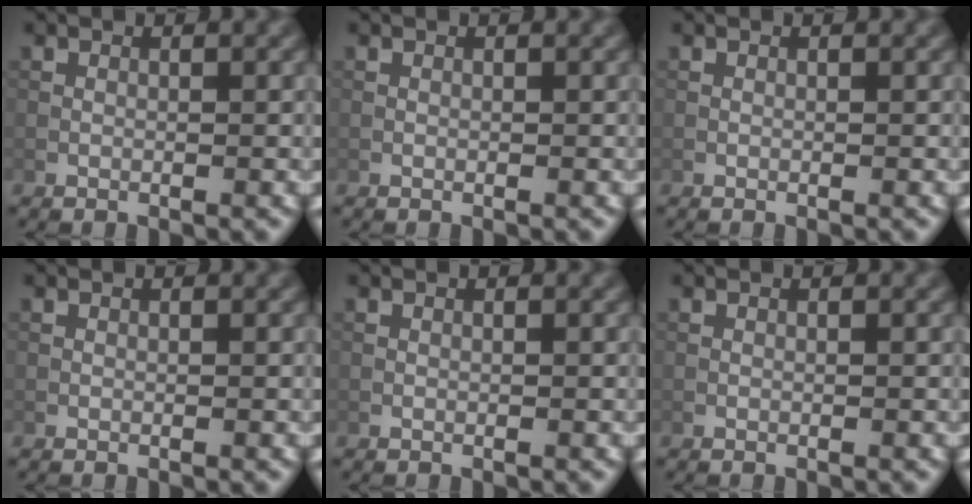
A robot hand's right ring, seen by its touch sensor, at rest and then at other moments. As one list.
[{"total": 0.0}, {"total": 0.0}, {"total": 0.0}, {"total": 0.0}, {"total": 0.0}]